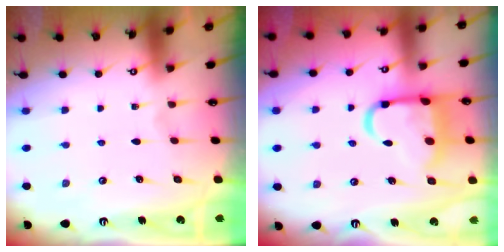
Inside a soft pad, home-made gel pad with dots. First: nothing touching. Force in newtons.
{"total": 13.4, "press": 13.3, "slide": 1.7}